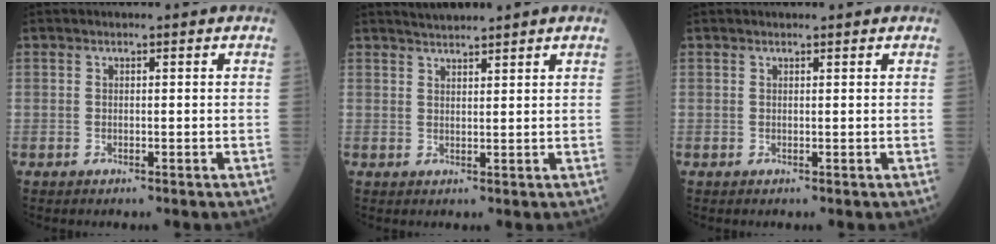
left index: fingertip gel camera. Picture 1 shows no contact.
{"total": 2.8, "force": [2.7, -0.5, 0.7], "torque": [-0.012, 0.009, 0.052]}
{"total": 1.0, "force": [1.0, 0.1, 0.3], "torque": [-0.004, 0.008, 0.014]}